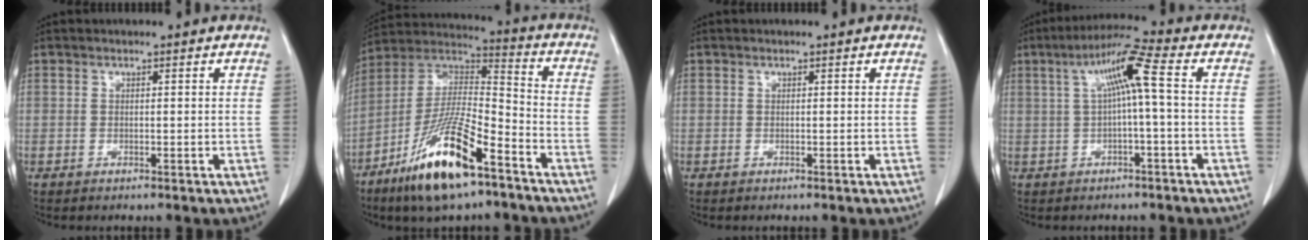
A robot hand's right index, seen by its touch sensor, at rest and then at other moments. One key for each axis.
{"total": 17.7, "fx": -10.5, "fy": 3.5, "fz": 13.8, "tx": -0.288, "ty": -0.019, "tz": -0.194}
{"total": 0.0}
{"total": 7.4, "fx": 1.0, "fy": -0.1, "fz": 7.4, "tx": -0.132, "ty": 0.027, "tz": 0.018}